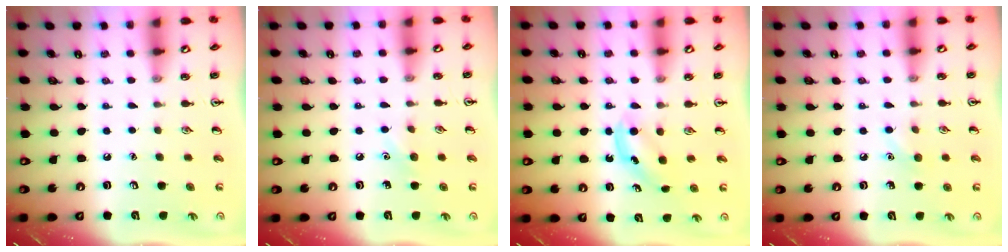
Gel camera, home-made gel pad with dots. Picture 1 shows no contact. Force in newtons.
{"total": 5.6, "press": 5.3, "slide": 1.8}
{"total": 4.0, "press": 3.9, "slide": 0.7}
{"total": 5.9, "press": 5.7, "slide": 1.8}